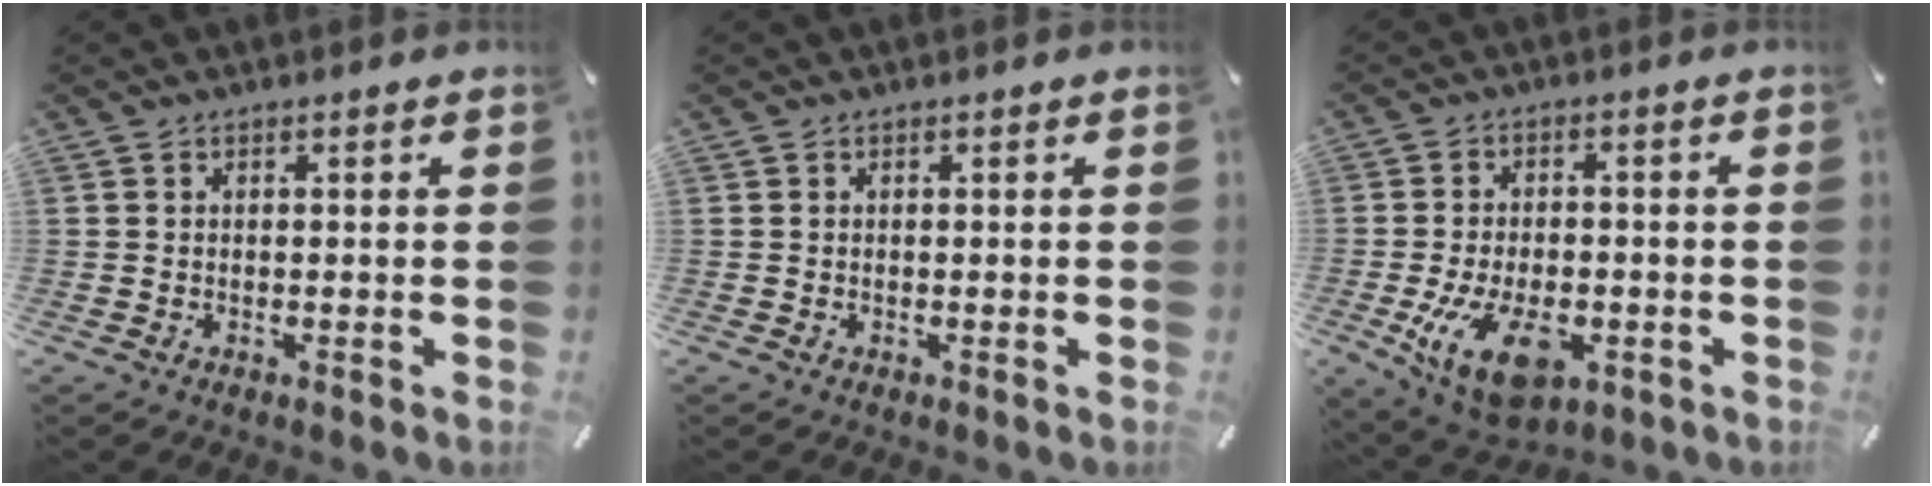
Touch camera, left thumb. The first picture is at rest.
{"total": 0.0}
{"total": 12.6, "force": [-4.2, 7.5, 9.3], "torque": [-0.174, 0.000, -0.072]}